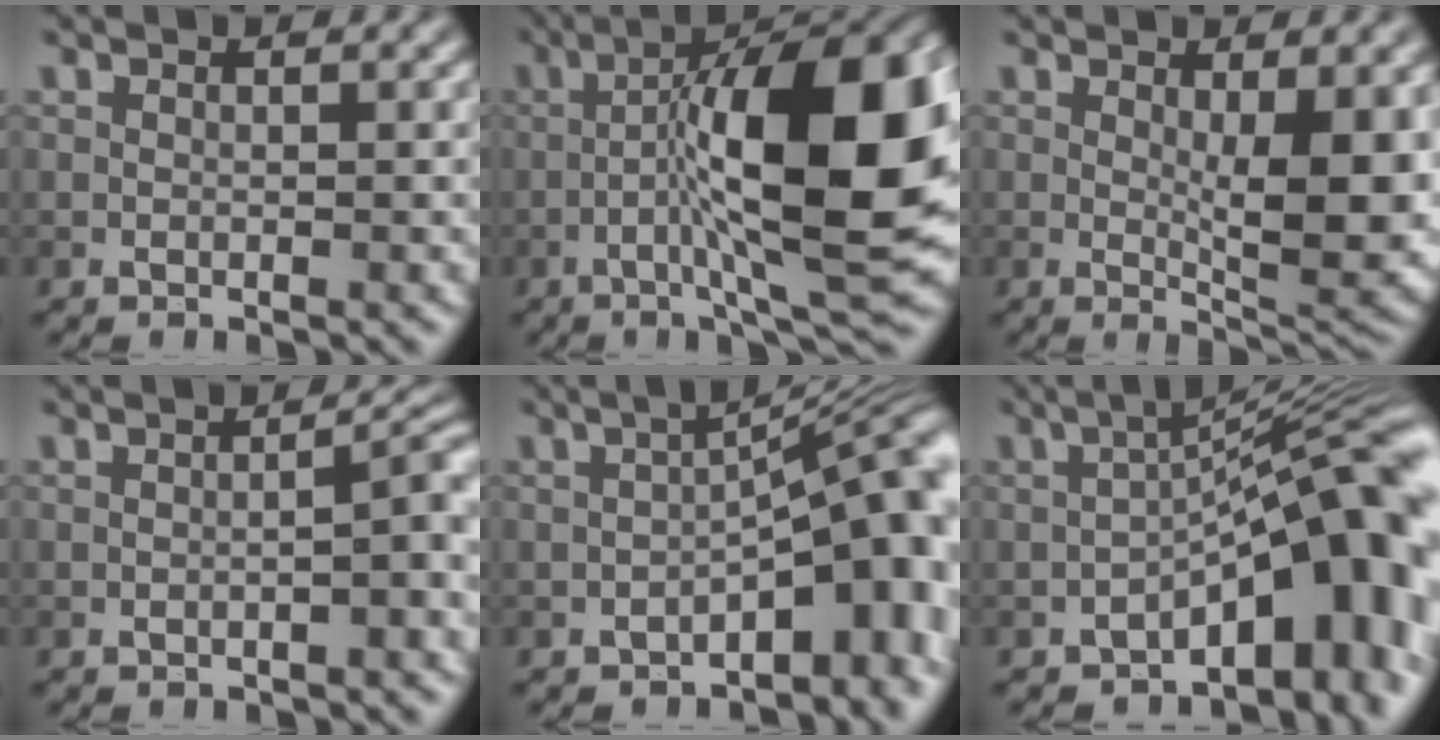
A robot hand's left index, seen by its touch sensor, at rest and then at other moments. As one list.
[{"total": 14.1, "force": [-0.9, 3.2, 13.7], "torque": [-0.215, 0.017, -0.016]}, {"total": 7.6, "force": [0.3, 2.3, 7.2], "torque": [-0.105, -0.014, 0.012]}, {"total": 2.8, "force": [-0.7, 0.5, 2.6], "torque": [-0.038, 0.014, -0.012]}, {"total": 10.5, "force": [-2.4, 4.2, 9.3], "torque": [-0.105, 0.017, -0.038]}, {"total": 11.8, "force": [-4.0, 4.2, 10.3], "torque": [-0.123, 0.021, -0.061]}]